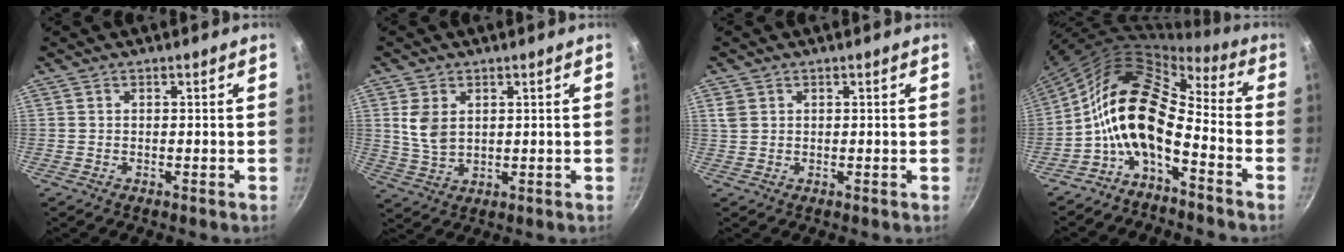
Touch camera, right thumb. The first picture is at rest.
{"total": 6.1, "force": [1.8, 4.0, 4.2], "torque": [-0.077, -0.016, 0.040]}
{"total": 2.2, "force": [0.9, 1.8, 1.0], "torque": [-0.016, 0.002, 0.019]}
{"total": 14.7, "force": [-4.9, 7.6, 11.6], "torque": [-0.206, 0.071, -0.113]}